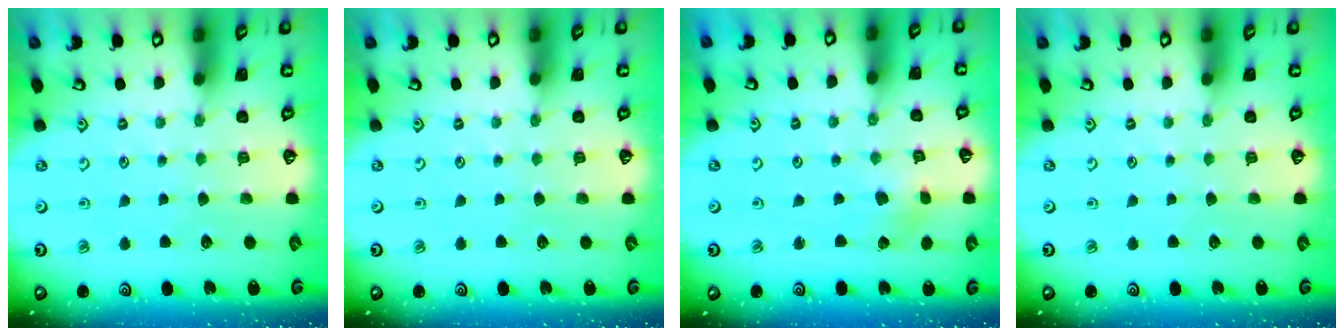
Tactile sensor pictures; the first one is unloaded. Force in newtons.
{"total": 0.0}
{"total": 2.4, "press": 2.3, "slide": 0.6}
{"total": 0.0}